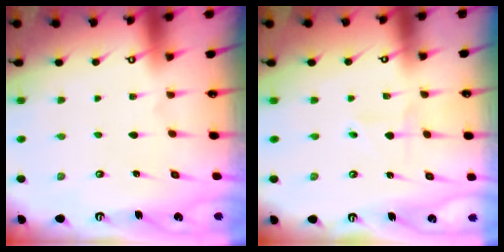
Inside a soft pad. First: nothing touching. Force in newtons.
{"total": 1.6, "press": 1.5, "slide": 0.5}